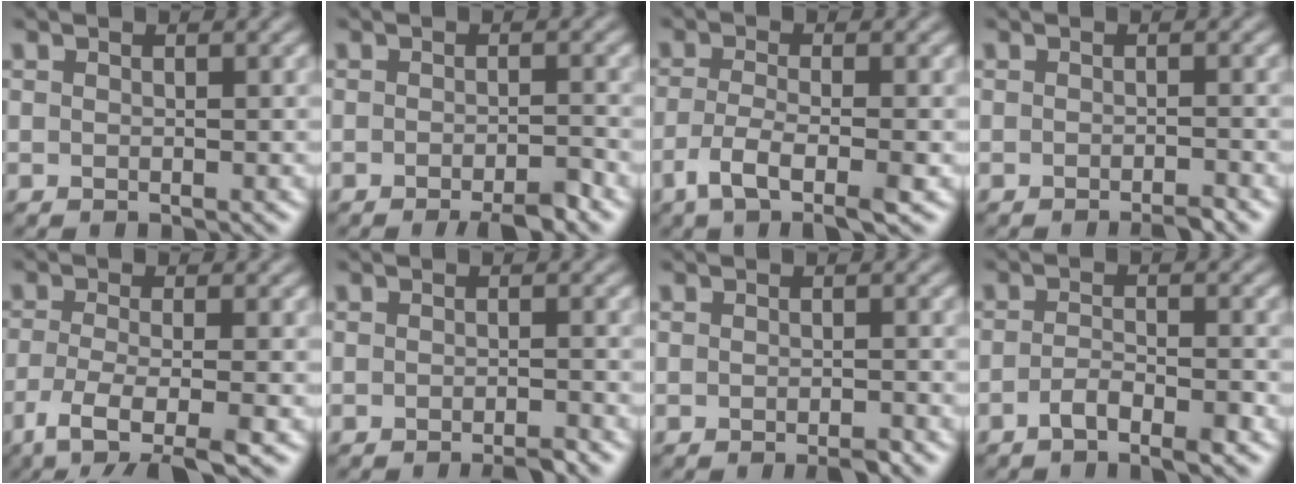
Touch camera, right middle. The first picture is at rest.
{"total": 3.2, "force": [-2.3, 0.7, 2.1], "torque": [-0.030, 0.003, -0.033]}
{"total": 4.2, "force": [-2.2, 1.0, 3.4], "torque": [-0.075, -0.006, -0.047]}
{"total": 1.5, "force": [-1.2, 0.1, 0.8], "torque": [-0.011, 0.002, -0.018]}
{"total": 5.4, "force": [-3.2, 1.1, 4.2], "torque": [-0.078, -0.006, -0.065]}
{"total": 1.9, "force": [-1.6, 0.1, 1.0], "torque": [-0.013, 0.001, -0.022]}
{"total": 1.5, "force": [-1.1, 0.4, 1.0], "torque": [-0.014, 0.000, -0.014]}
{"total": 2.7, "force": [-1.7, 0.7, 1.9], "torque": [-0.036, 0.006, -0.033]}